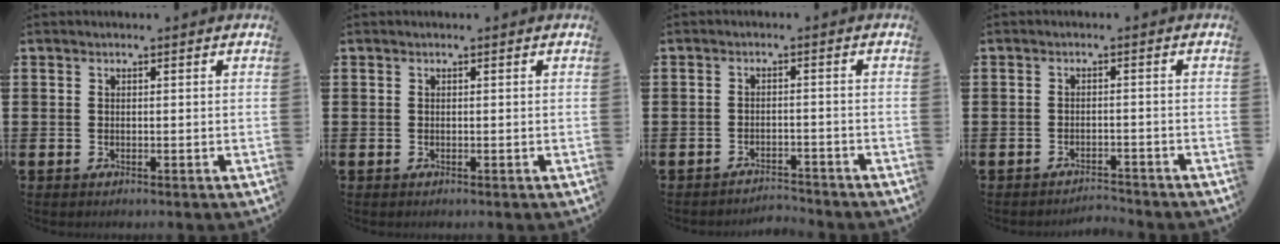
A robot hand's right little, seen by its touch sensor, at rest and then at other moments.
{"total": 0.0}
{"total": 2.3, "force": [-2.3, 0.0, -0.2], "torque": [-0.003, 0.003, -0.052]}
{"total": 1.9, "force": [-1.9, 0.0, -0.1], "torque": [-0.005, 0.004, -0.042]}